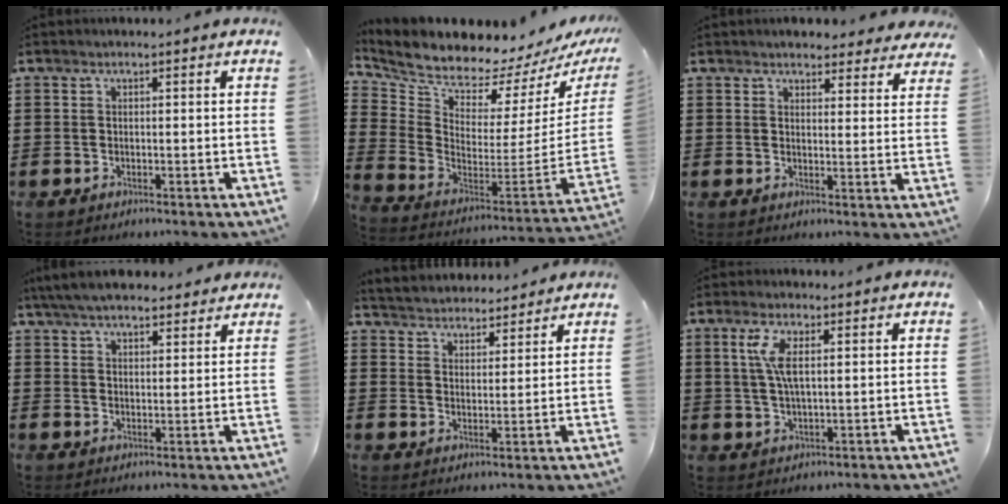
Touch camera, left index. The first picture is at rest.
{"total": 6.6, "force": [6.6, 0.7, 0.5], "torque": [-0.061, -0.082, 0.109]}
{"total": 3.8, "force": [3.7, 0.7, 0.7], "torque": [-0.018, -0.013, 0.068]}
{"total": 5.7, "force": [5.2, 1.2, 2.1], "torque": [-0.055, -0.006, 0.098]}
{"total": 3.7, "force": [3.6, 0.5, -0.6], "torque": [-0.008, -0.019, 0.064]}
{"total": 5.2, "force": [1.6, 1.5, 4.7], "torque": [-0.105, 0.002, 0.024]}